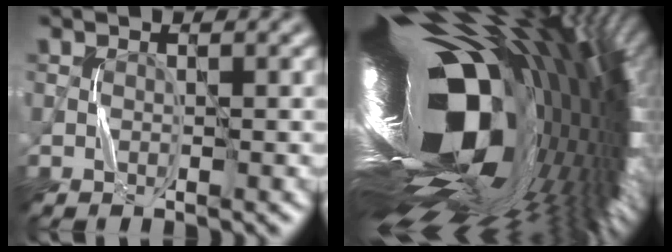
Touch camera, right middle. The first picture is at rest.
{"total": 19.5, "force": [0.3, 7.8, 17.9], "torque": [-0.276, -0.033, 0.010]}